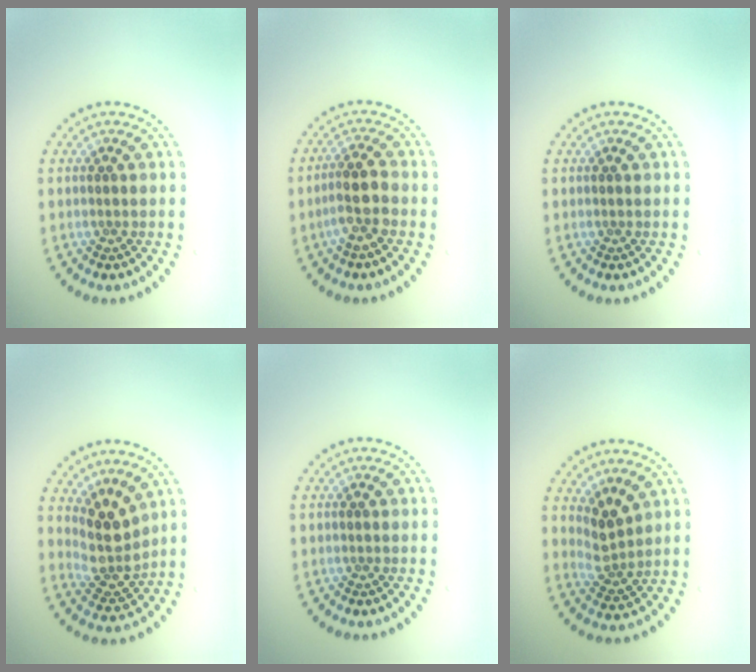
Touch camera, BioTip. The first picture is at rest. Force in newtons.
{"total": 2.8, "press": 2.5, "slide": 1.3}
{"total": 0.0}
{"total": 3.9, "press": 3.1, "slide": 2.4}
{"total": 0.0}
{"total": 2.7, "press": 2.0, "slide": 1.9}